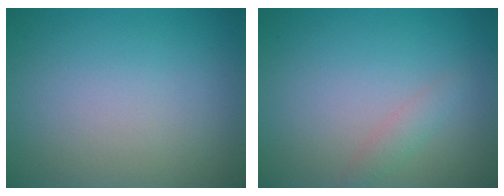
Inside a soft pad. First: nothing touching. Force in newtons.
{"total": 1.2, "press": 1.2, "slide": 0.0}